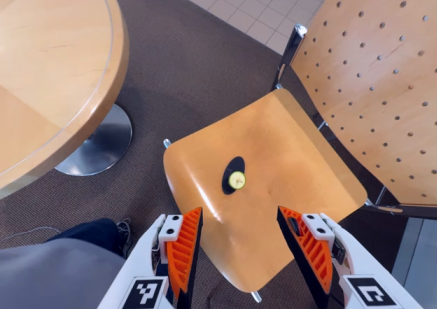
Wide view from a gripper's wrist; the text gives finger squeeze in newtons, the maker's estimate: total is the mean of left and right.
{"total": 0.0}